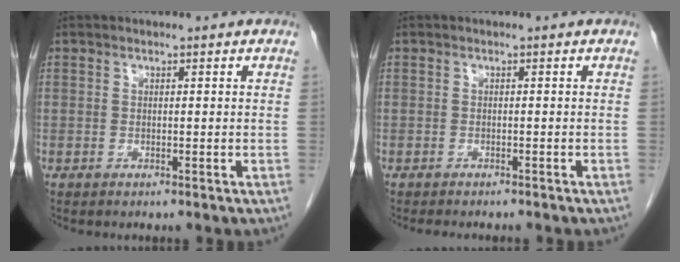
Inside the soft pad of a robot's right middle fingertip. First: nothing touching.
{"total": 4.6, "force": [-4.0, 1.1, 1.9], "torque": [-0.020, -0.004, -0.047]}